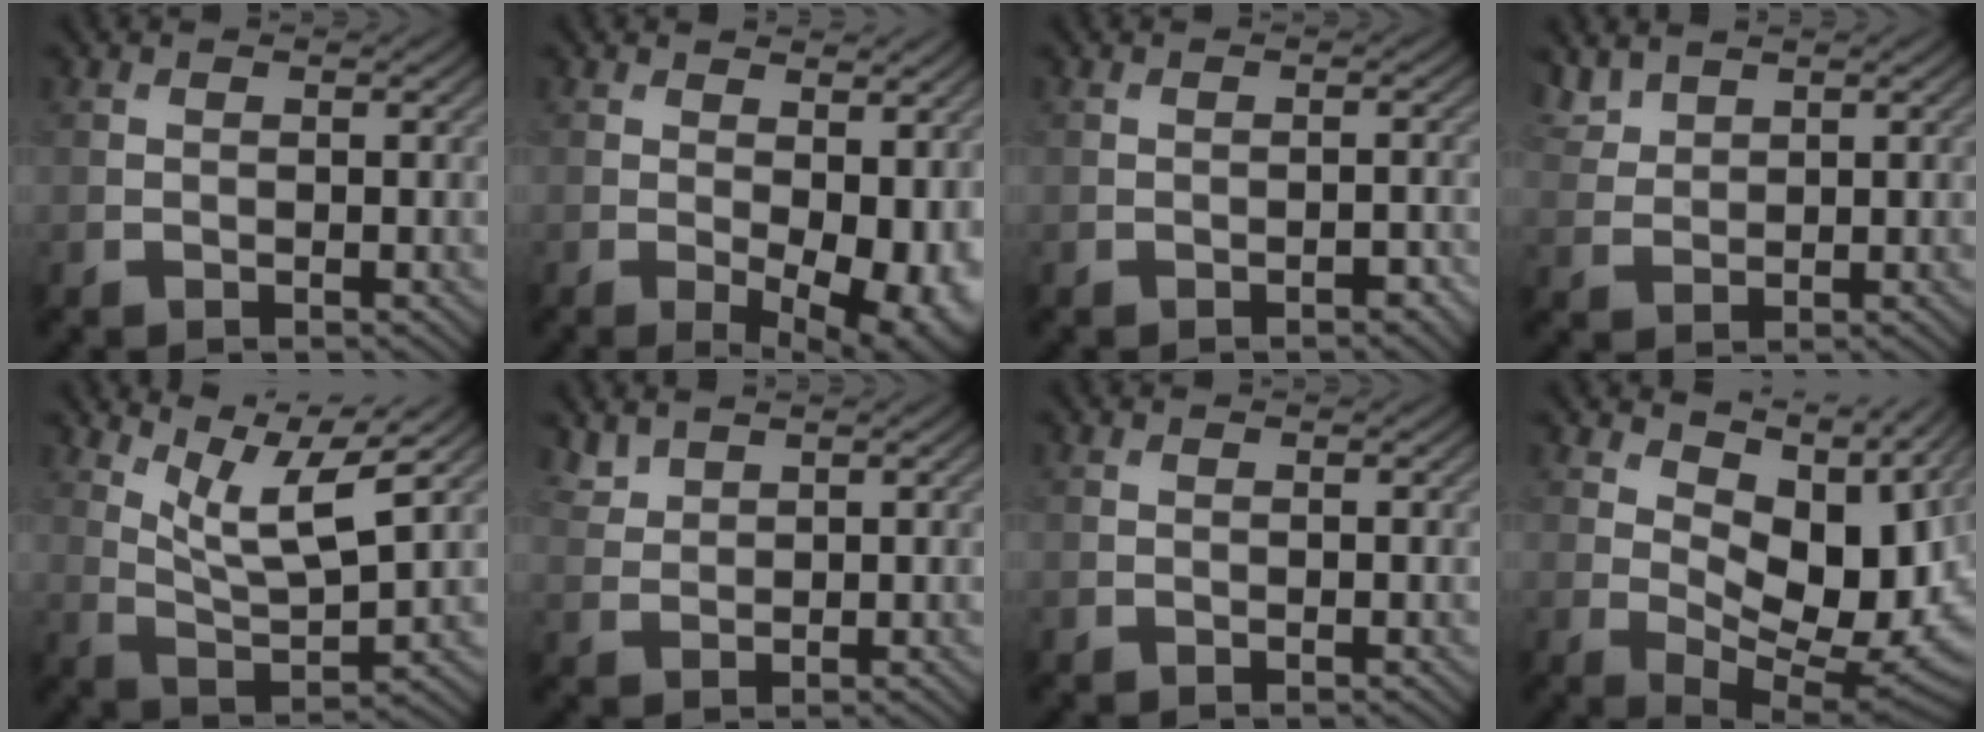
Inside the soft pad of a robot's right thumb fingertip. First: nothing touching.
{"total": 9.7, "force": [-1.1, 5.1, 8.1], "torque": [-0.103, -0.024, 0.010]}
{"total": 1.4, "force": [-0.8, 0.4, 1.0], "torque": [-0.012, 0.002, -0.012]}
{"total": 2.9, "force": [2.4, 1.2, 1.1], "torque": [-0.032, 0.006, 0.058]}
{"total": 8.8, "force": [5.7, 1.9, 6.4], "torque": [-0.138, -0.001, 0.108]}
{"total": 2.3, "force": [2.0, 0.8, 0.7], "torque": [-0.021, 0.003, 0.050]}
{"total": 0.0}
{"total": 13.4, "force": [4.2, 7.4, 10.3], "torque": [-0.163, -0.006, 0.081]}